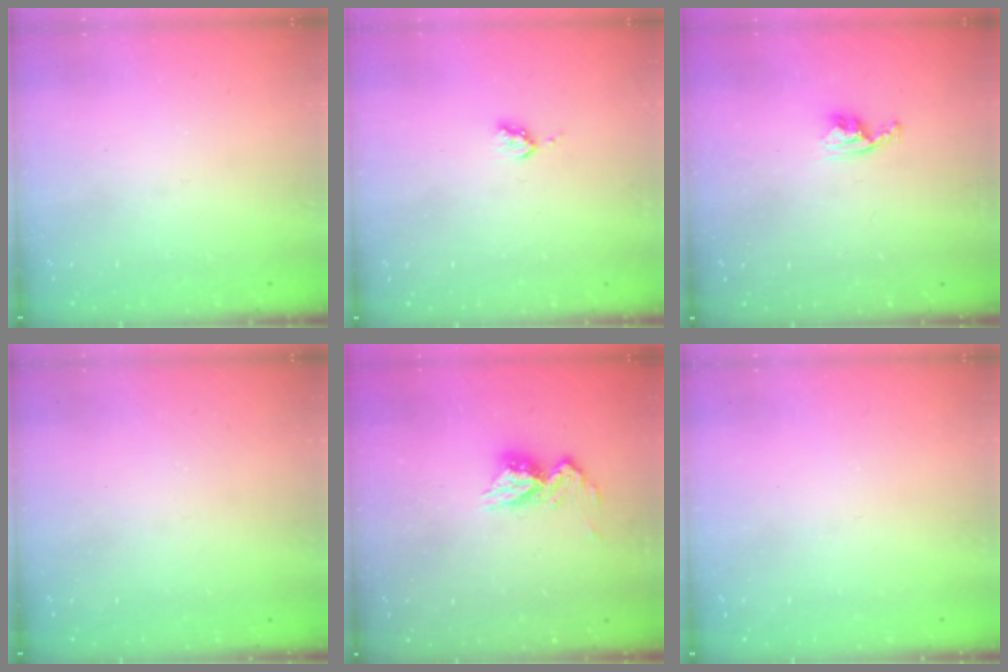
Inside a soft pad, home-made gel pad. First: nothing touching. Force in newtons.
{"total": 3.2, "press": 3.2, "slide": 0.4}
{"total": 3.3, "press": 3.3, "slide": 0.5}
{"total": 0.0}
{"total": 10.7, "press": 10.7, "slide": 1.0}
{"total": 0.0}